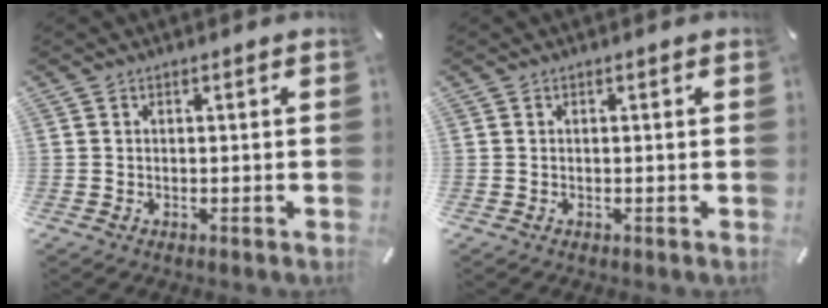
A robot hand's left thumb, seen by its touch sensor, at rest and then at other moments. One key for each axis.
{"total": 0.0}